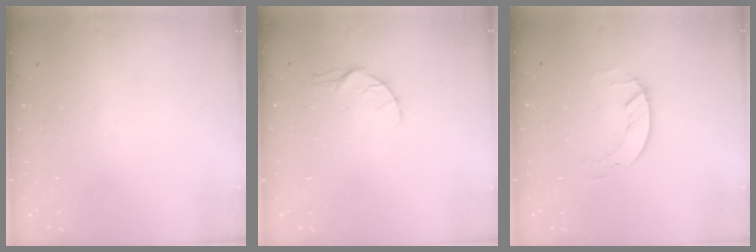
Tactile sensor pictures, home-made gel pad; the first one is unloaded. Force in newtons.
{"total": 3.4, "press": 3.3, "slide": 0.5}
{"total": 2.6, "press": 2.6, "slide": 0.3}